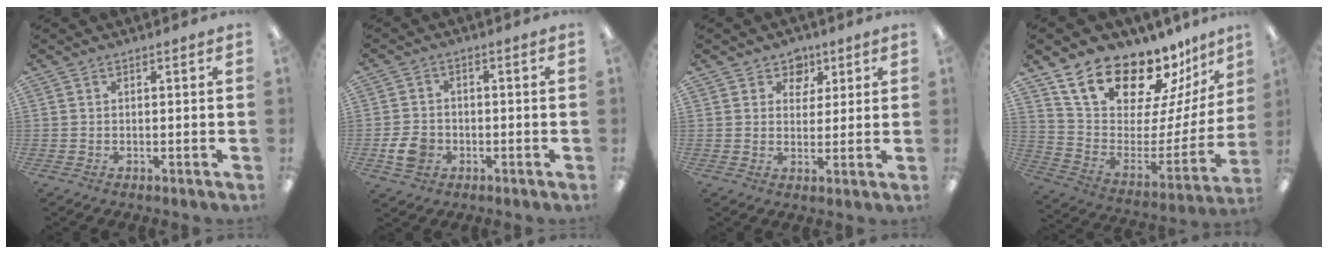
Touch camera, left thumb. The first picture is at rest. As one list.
[{"total": 5.8, "force": [-2.0, 4.6, 3.0], "torque": [-0.058, 0.004, -0.036]}, {"total": 5.2, "force": [3.1, 4.1, 0.9], "torque": [-0.005, -0.015, 0.053]}, {"total": 21.5, "force": [18.0, 7.6, 8.9], "torque": [-0.152, -0.138, 0.327]}]